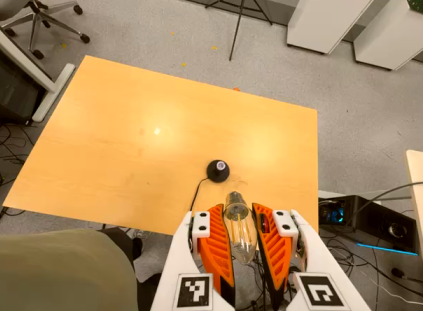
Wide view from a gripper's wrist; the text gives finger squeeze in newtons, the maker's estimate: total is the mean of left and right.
{"total": 21.6, "left": 22.7, "right": 20.6}